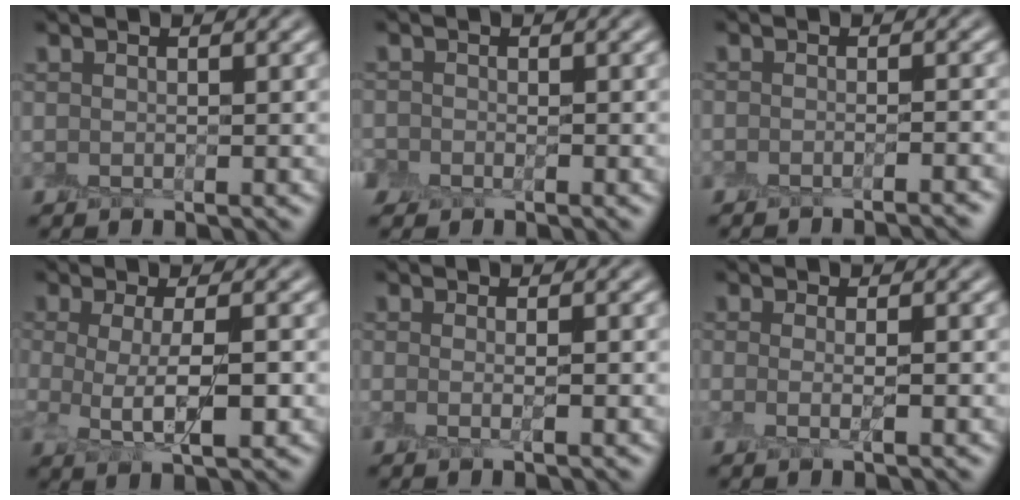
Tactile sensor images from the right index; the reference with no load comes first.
{"total": 1.4, "force": [-0.8, 1.0, 0.4], "torque": [-0.004, -0.003, -0.018]}
{"total": 2.6, "force": [-2.4, 0.3, 1.1], "torque": [-0.005, 0.006, -0.029]}
{"total": 4.3, "force": [-0.6, 1.2, 4.1], "torque": [-0.082, -0.008, -0.011]}
{"total": 1.2, "force": [-0.4, 0.1, 1.1], "torque": [-0.025, -0.006, -0.008]}
{"total": 1.7, "force": [-0.5, 0.2, 1.6], "torque": [-0.035, -0.008, -0.010]}